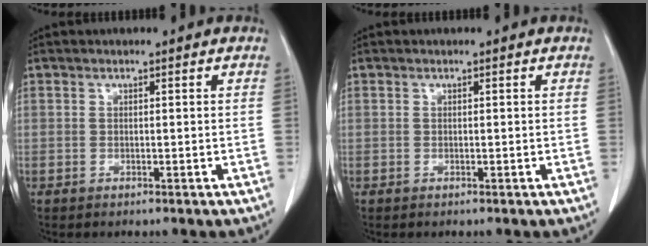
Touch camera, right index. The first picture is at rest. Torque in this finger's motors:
{"motor_torque": [0.00, 0.00, 0.00, 0.00]}